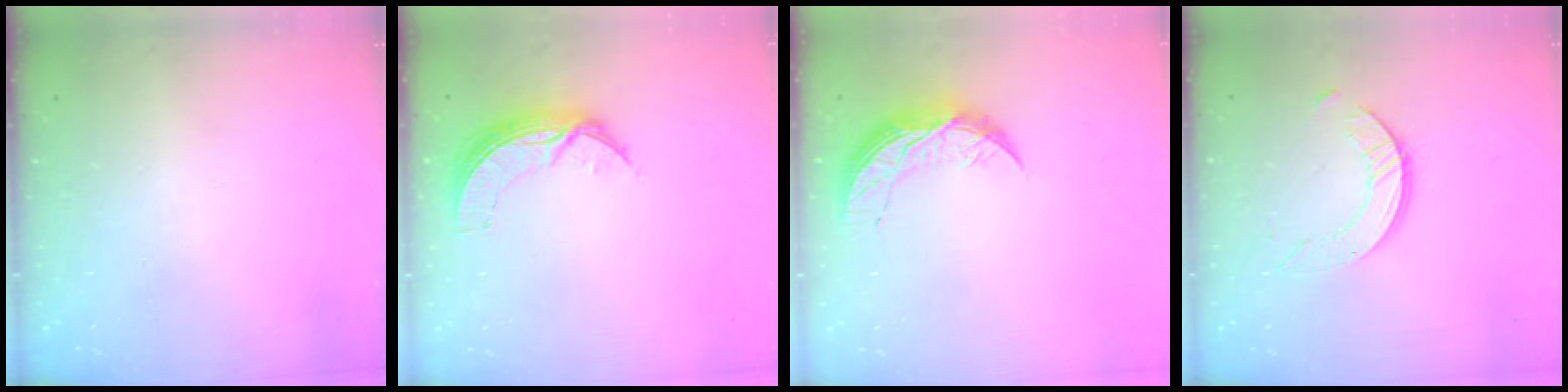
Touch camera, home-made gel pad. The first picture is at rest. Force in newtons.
{"total": 7.7, "press": 7.7, "slide": 0.7}
{"total": 8.4, "press": 8.4, "slide": 0.4}
{"total": 6.5, "press": 6.5, "slide": 0.6}